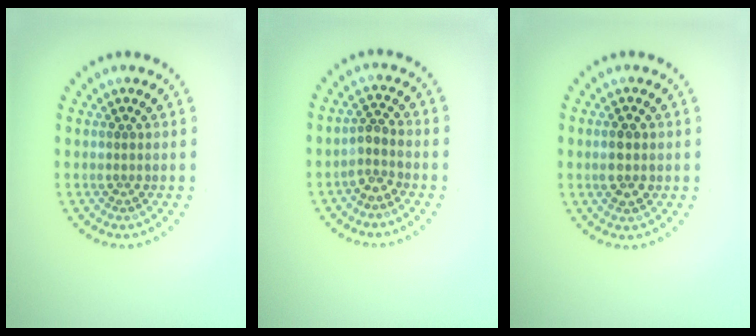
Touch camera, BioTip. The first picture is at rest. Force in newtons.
{"total": 1.9, "press": 1.4, "slide": 1.3}
{"total": 2.0, "press": 2.0, "slide": 0.3}